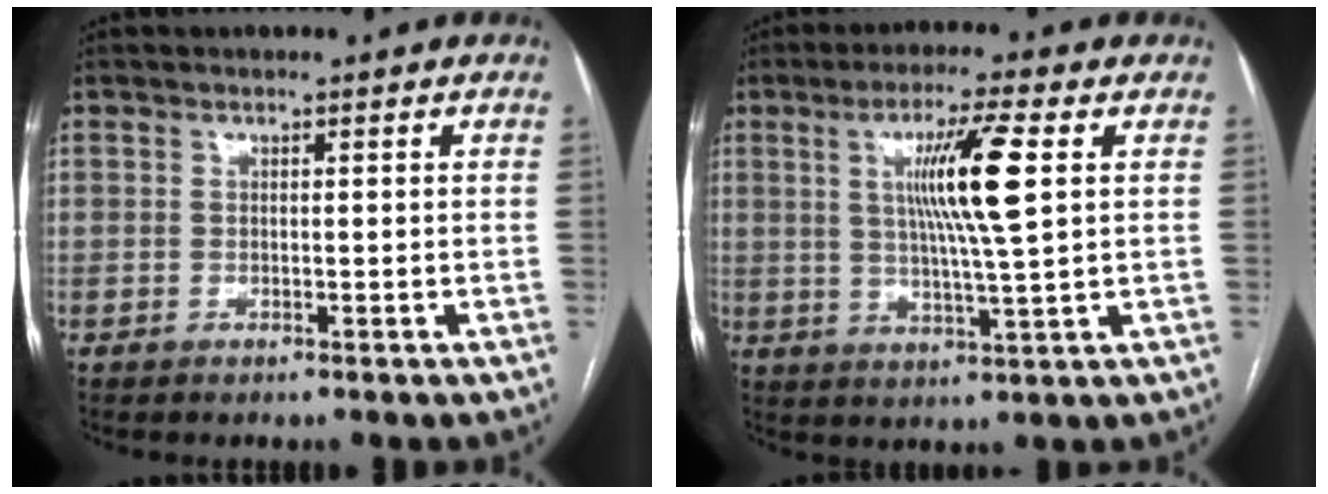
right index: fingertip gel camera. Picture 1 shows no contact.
{"total": 10.4, "force": [2.5, -0.6, 10.0], "torque": [-0.179, -0.001, 0.045]}